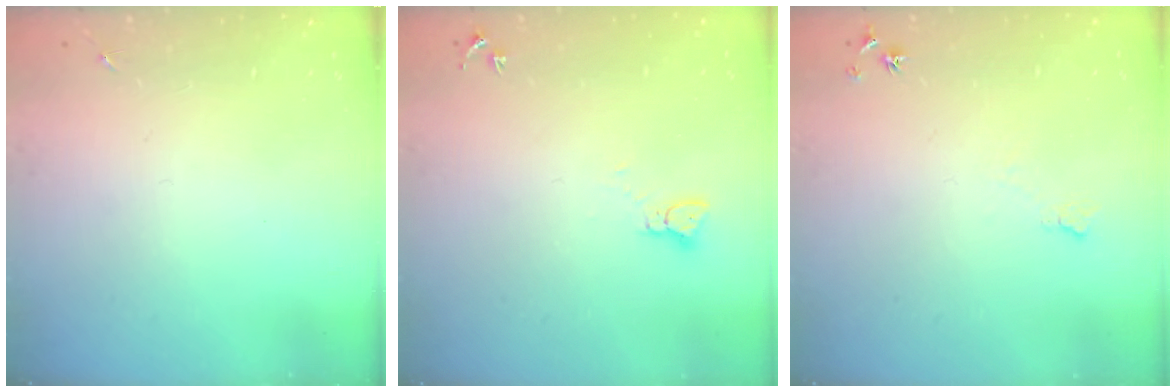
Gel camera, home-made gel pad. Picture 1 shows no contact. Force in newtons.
{"total": 2.3, "press": 2.3, "slide": 0.3}
{"total": 6.5, "press": 6.4, "slide": 0.8}